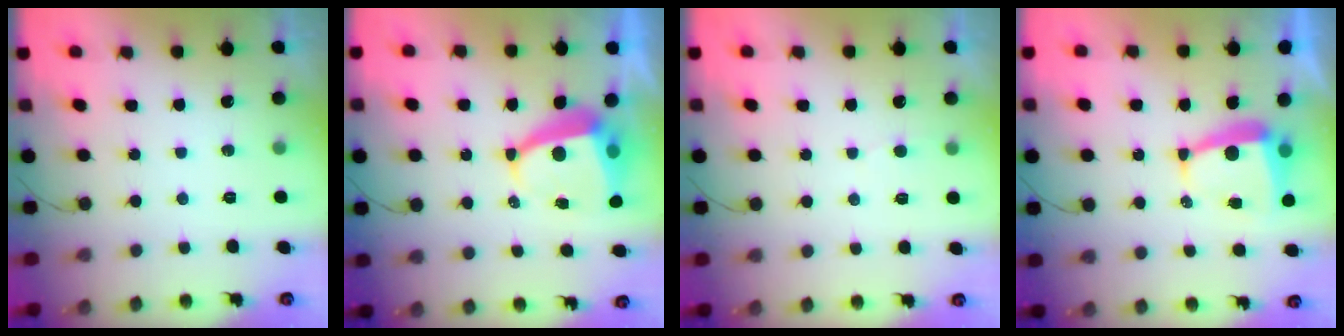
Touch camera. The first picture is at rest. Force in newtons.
{"total": 7.2, "press": 7.2, "slide": 0.9}
{"total": 2.0, "press": 2.0, "slide": 0.1}
{"total": 6.5, "press": 6.5, "slide": 0.6}